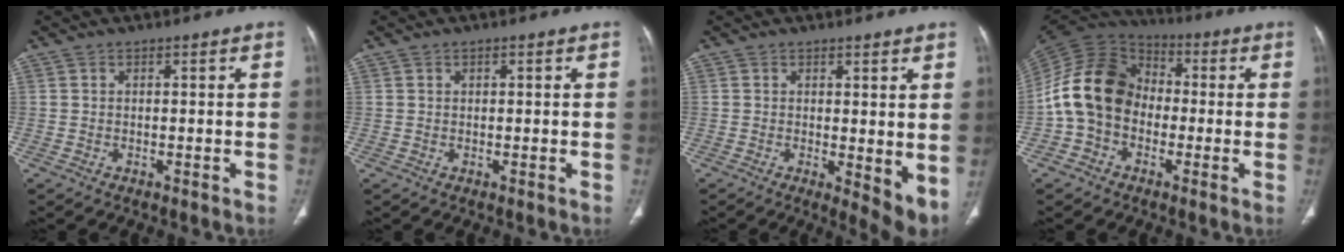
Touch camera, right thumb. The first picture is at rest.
{"total": 0.5, "force": [0.2, 0.4, 0.3], "torque": [-0.002, 0.000, 0.003]}
{"total": 6.3, "force": [0.5, 2.4, 5.8], "torque": [-0.073, -0.018, 0.014]}
{"total": 14.6, "force": [-2.0, 11.6, 8.6], "torque": [-0.150, 0.039, -0.053]}